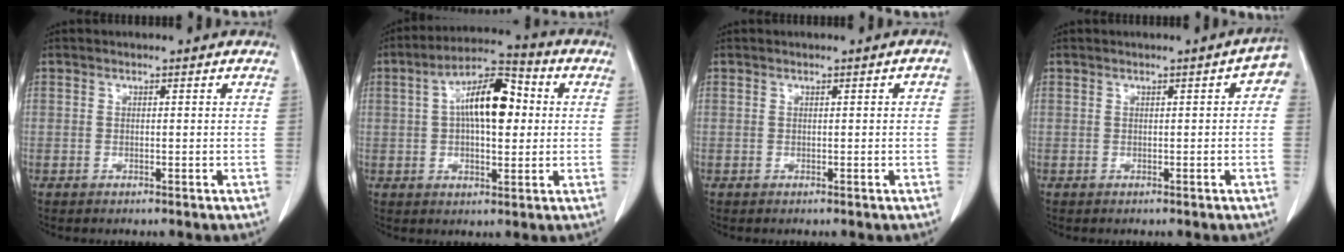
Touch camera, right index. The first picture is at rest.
{"total": 11.4, "force": [1.8, 4.3, 10.4], "torque": [-0.188, 0.028, 0.024]}
{"total": 1.0, "force": [0.1, 0.2, 1.0], "torque": [-0.012, 0.004, 0.003]}
{"total": 2.7, "force": [0.7, 0.8, 2.5], "torque": [-0.022, 0.011, 0.004]}